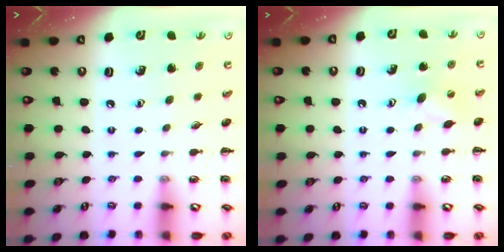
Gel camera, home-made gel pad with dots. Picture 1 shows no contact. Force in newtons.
{"total": 5.3, "press": 5.1, "slide": 1.3}